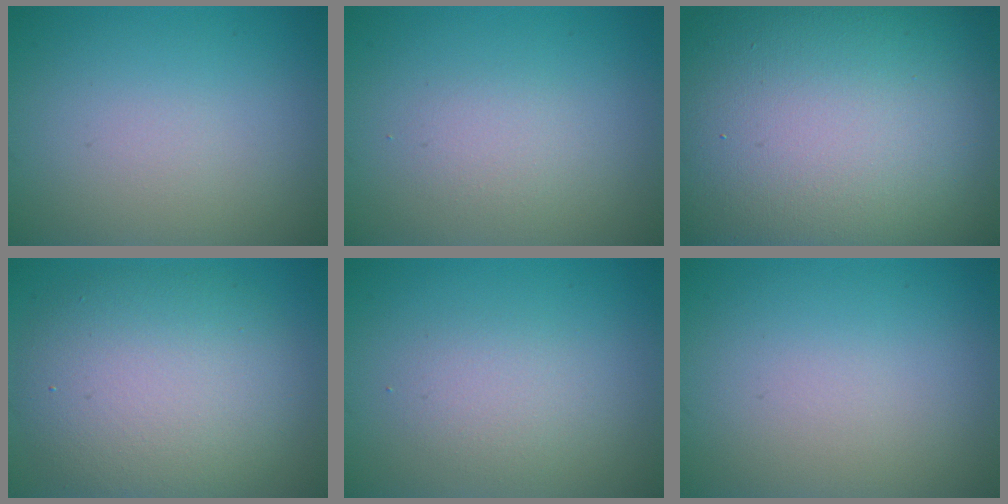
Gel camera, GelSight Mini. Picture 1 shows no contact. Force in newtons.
{"total": 1.4, "press": 1.4, "slide": 0.1}
{"total": 24.9, "press": 24.9, "slide": 0.8}
{"total": 8.7, "press": 8.7, "slide": 0.7}
{"total": 1.8, "press": 1.8, "slide": 0.1}
{"total": 0.0}